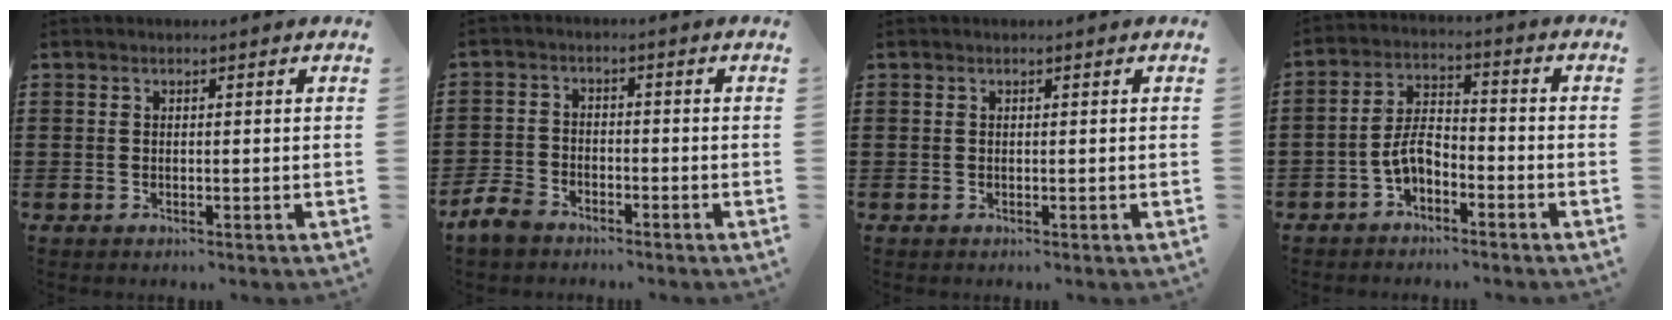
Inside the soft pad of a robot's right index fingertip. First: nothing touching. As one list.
[{"total": 3.7, "force": [-3.2, 1.6, 1.0], "torque": [-0.050, -0.001, -0.072]}, {"total": 0.0}, {"total": 5.2, "force": [-2.7, 2.5, 3.7], "torque": [-0.094, 0.003, -0.058]}]